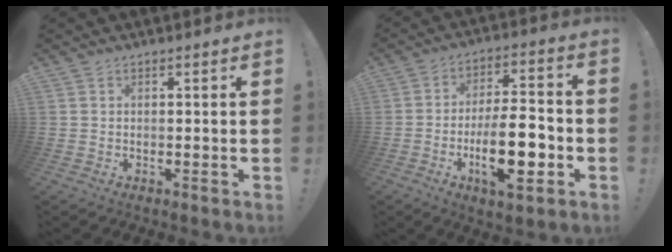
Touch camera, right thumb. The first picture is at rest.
{"total": 16.7, "force": [-5.3, 6.0, 14.6], "torque": [-0.245, 0.012, -0.088]}